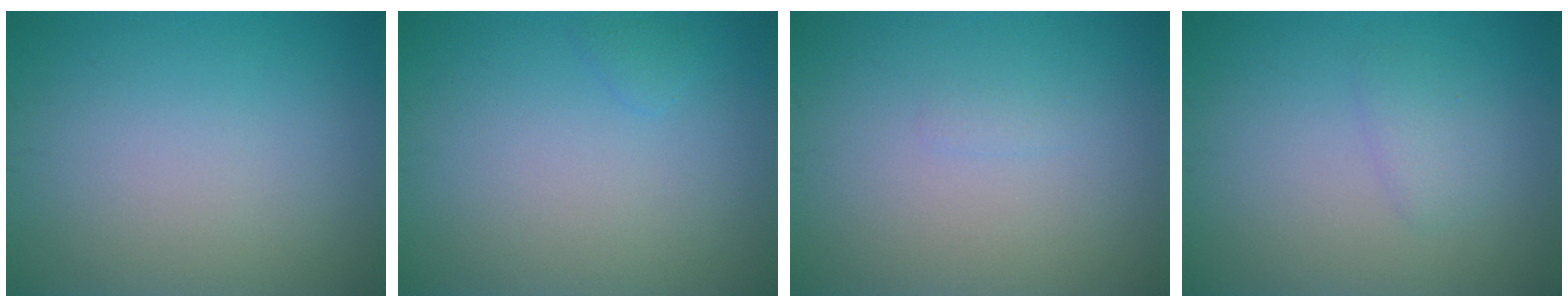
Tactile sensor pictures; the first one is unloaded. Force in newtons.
{"total": 0.6, "press": 0.6, "slide": 0.0}
{"total": 0.5, "press": 0.5, "slide": 0.1}
{"total": 1.3, "press": 1.3, "slide": 0.1}